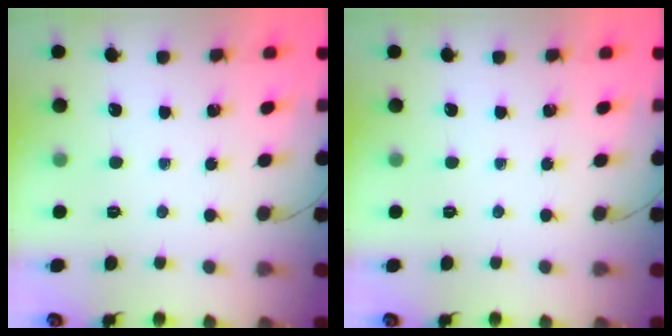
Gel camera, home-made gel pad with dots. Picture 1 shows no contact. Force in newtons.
{"total": 0.0}